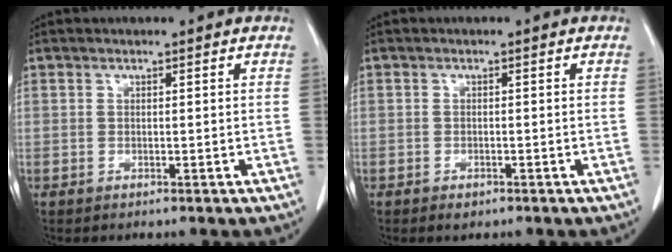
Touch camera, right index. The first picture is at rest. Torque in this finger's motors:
{"motor_torque": [0.31, -0.26, 0.06, 0.01]}